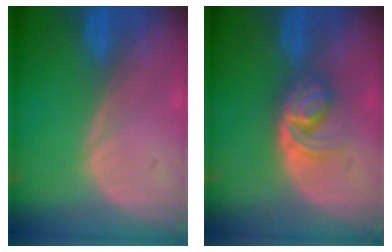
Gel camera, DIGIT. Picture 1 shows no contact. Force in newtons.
{"total": 5.9, "press": 5.1, "slide": 3.0}